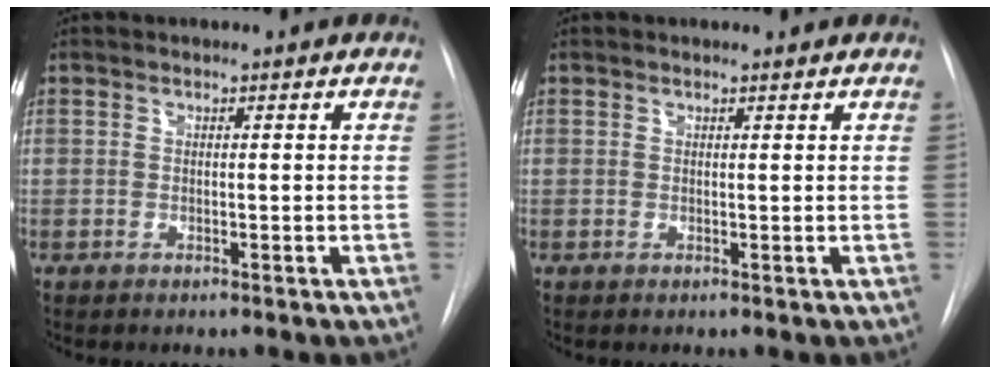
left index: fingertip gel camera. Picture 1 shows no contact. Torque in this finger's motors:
{"motor_torque": [0.25, -0.24, 0.05, 0.00]}